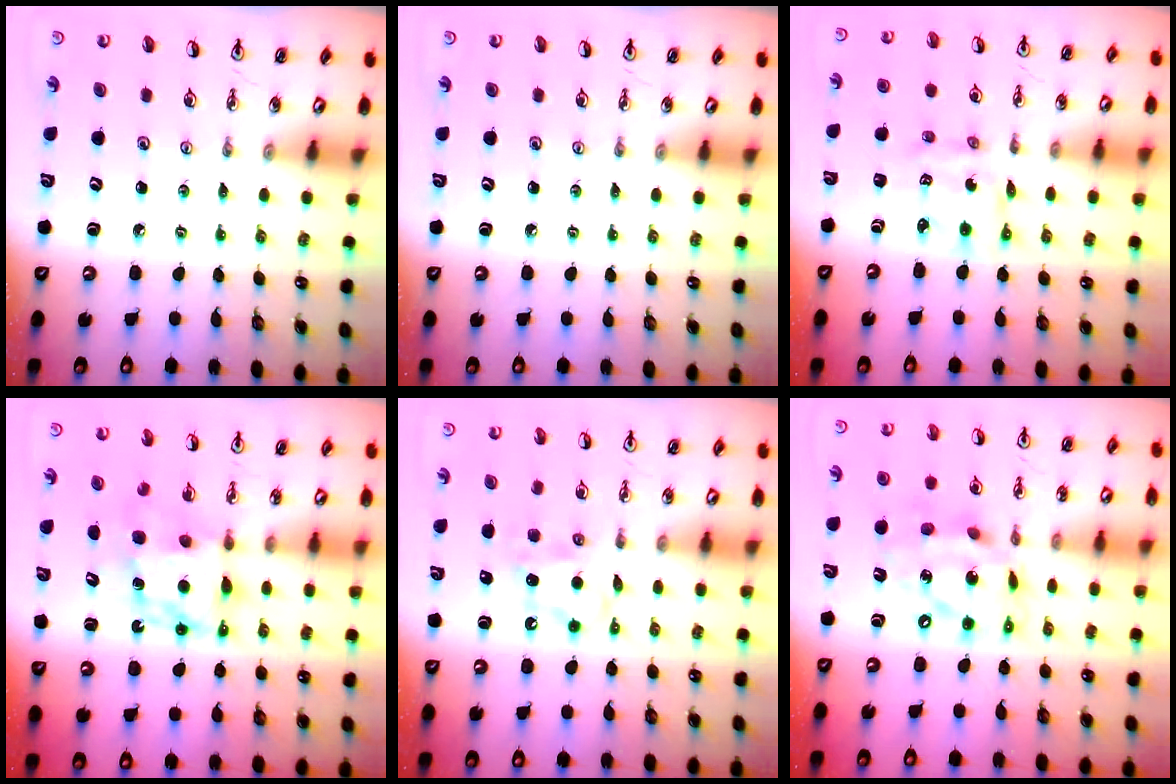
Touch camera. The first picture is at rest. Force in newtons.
{"total": 0.0}
{"total": 4.3, "press": 4.3, "slide": 0.2}
{"total": 7.1, "press": 7.0, "slide": 0.4}
{"total": 5.6, "press": 5.6, "slide": 0.6}
{"total": 14.6, "press": 14.5, "slide": 1.0}